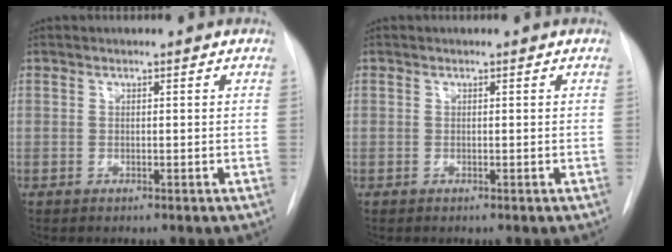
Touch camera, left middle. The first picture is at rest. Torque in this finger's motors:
{"motor_torque": [0.18, -0.15, 0.09, 0.01]}